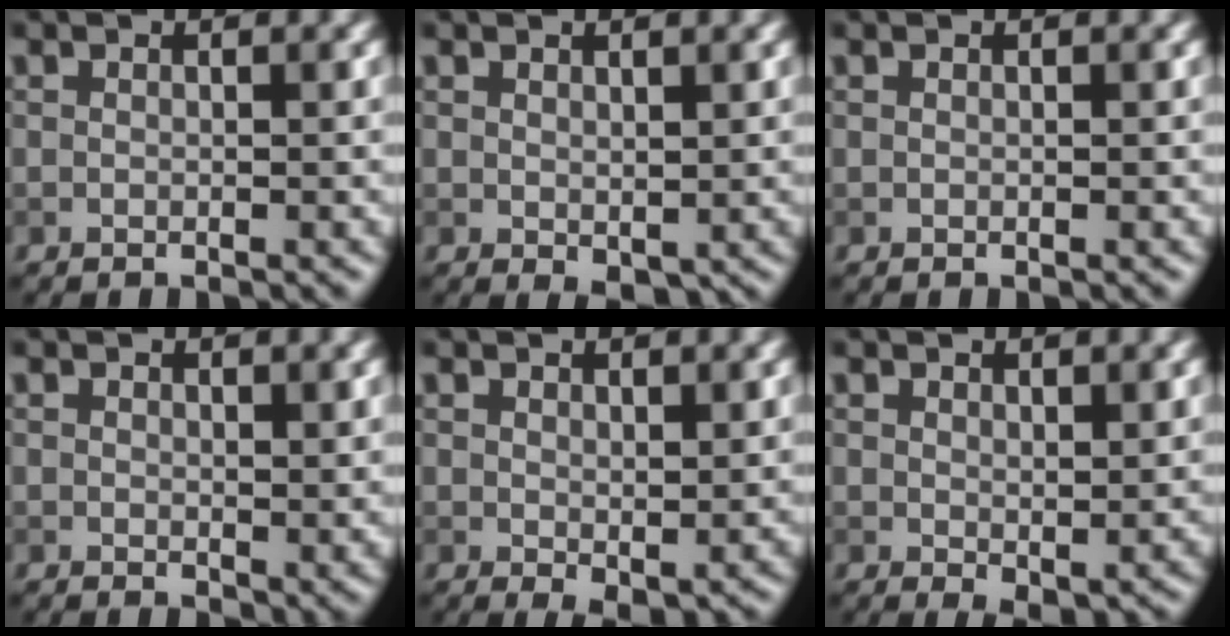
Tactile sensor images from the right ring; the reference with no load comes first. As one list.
[{"total": 1.1, "force": [0.4, 0.7, 0.8], "torque": [-0.011, -0.005, 0.013]}, {"total": 0.0}, {"total": 1.6, "force": [0.8, 0.9, 1.0], "torque": [-0.013, -0.007, 0.019]}, {"total": 2.0, "force": [0.7, 1.0, 1.5], "torque": [-0.023, -0.010, 0.019]}, {"total": 2.0, "force": [0.8, 1.0, 1.5], "torque": [-0.023, -0.009, 0.020]}]